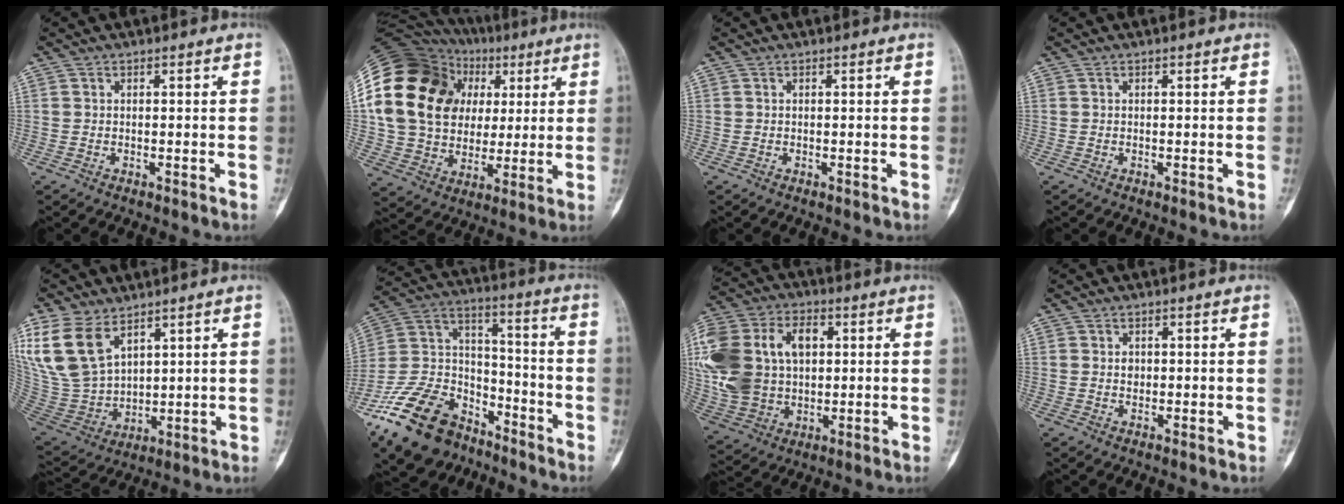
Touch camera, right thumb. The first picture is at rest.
{"total": 26.2, "force": [5.9, 20.7, 15.0], "torque": [-0.261, 0.037, 0.114]}
{"total": 0.0}
{"total": 0.0}
{"total": 16.6, "force": [8.8, 10.0, 9.9], "torque": [-0.194, -0.030, 0.195]}
{"total": 21.6, "force": [-14.6, 12.5, 9.8], "torque": [-0.174, 0.090, -0.260]}
{"total": 22.9, "force": [3.3, 16.4, 15.7], "torque": [-0.341, 0.022, 0.071]}
{"total": 1.6, "force": [0.2, 1.4, 0.9], "torque": [-0.002, 0.003, 0.003]}